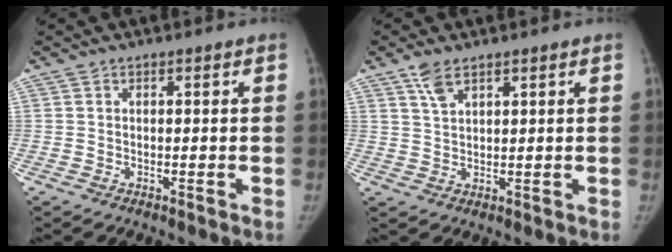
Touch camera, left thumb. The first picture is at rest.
{"total": 3.6, "force": [2.5, 1.3, 2.2], "torque": [-0.045, -0.002, 0.056]}